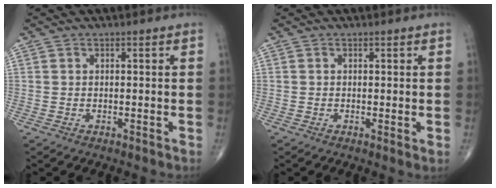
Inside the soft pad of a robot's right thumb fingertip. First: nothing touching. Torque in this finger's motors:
{"motor_torque": [-0.17, -0.04, -0.23, -0.08, -0.03]}